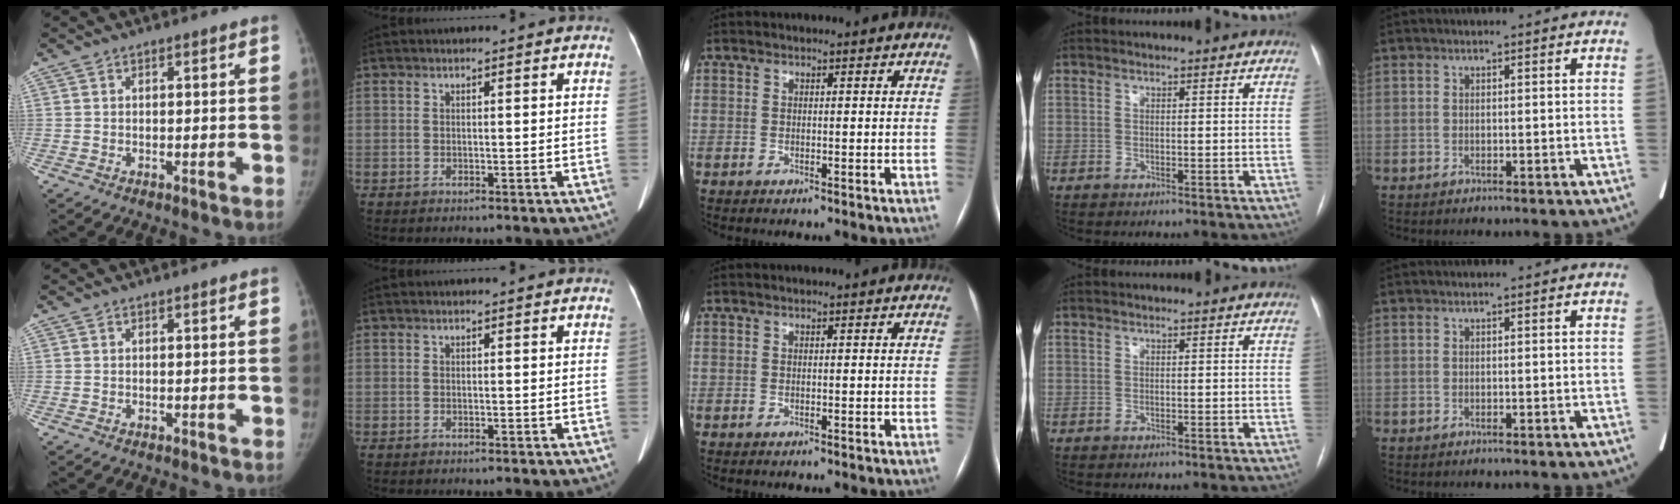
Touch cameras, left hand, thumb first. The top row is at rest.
{}